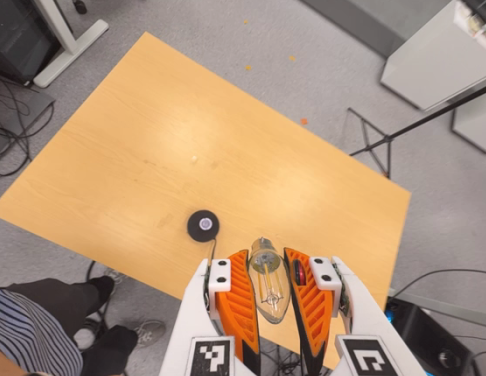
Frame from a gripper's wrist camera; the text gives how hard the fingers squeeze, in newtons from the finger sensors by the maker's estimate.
{"total": 23.4, "left": 25.6, "right": 21.2}